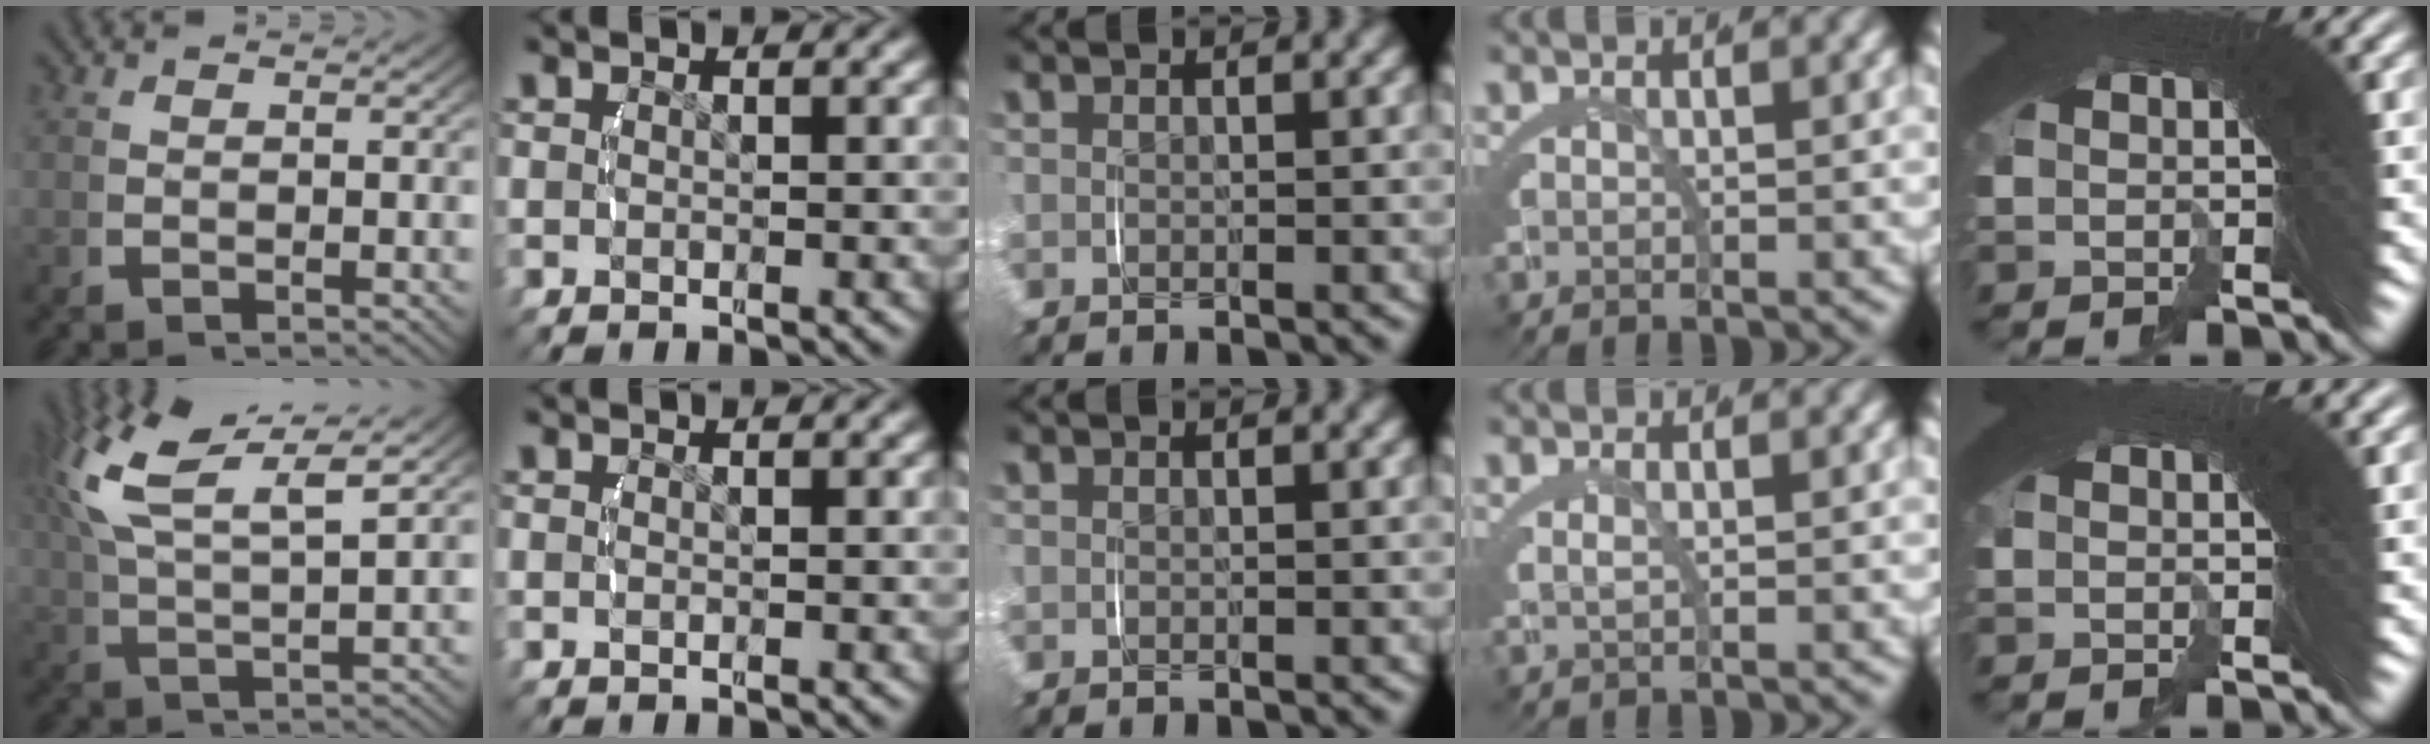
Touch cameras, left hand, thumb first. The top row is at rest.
{"thumb": {"total": 9.2, "force": [4.6, 4.4, 6.7], "torque": [-0.136, 0.006, 0.074]}, "ring": {"total": 0.9, "force": [0.3, 0.5, 0.8], "torque": [-0.021, -0.005, 0.007]}, "little": {"total": 1.6, "force": [1.1, 0.1, 1.2], "torque": [-0.011, 0.007, 0.012]}}